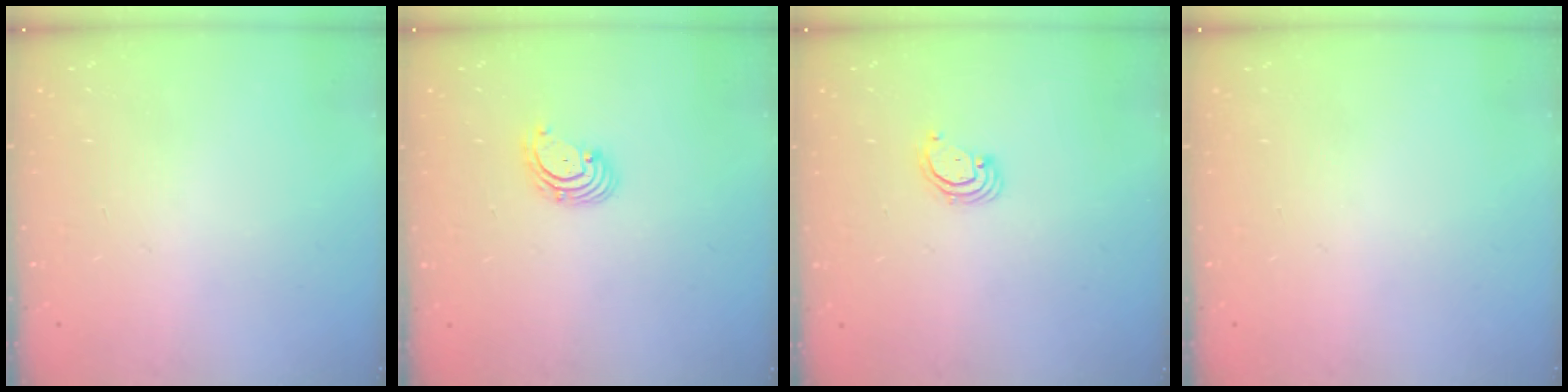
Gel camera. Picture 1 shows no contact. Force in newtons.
{"total": 2.9, "press": 2.9, "slide": 0.3}
{"total": 2.5, "press": 2.5, "slide": 0.2}
{"total": 0.0}